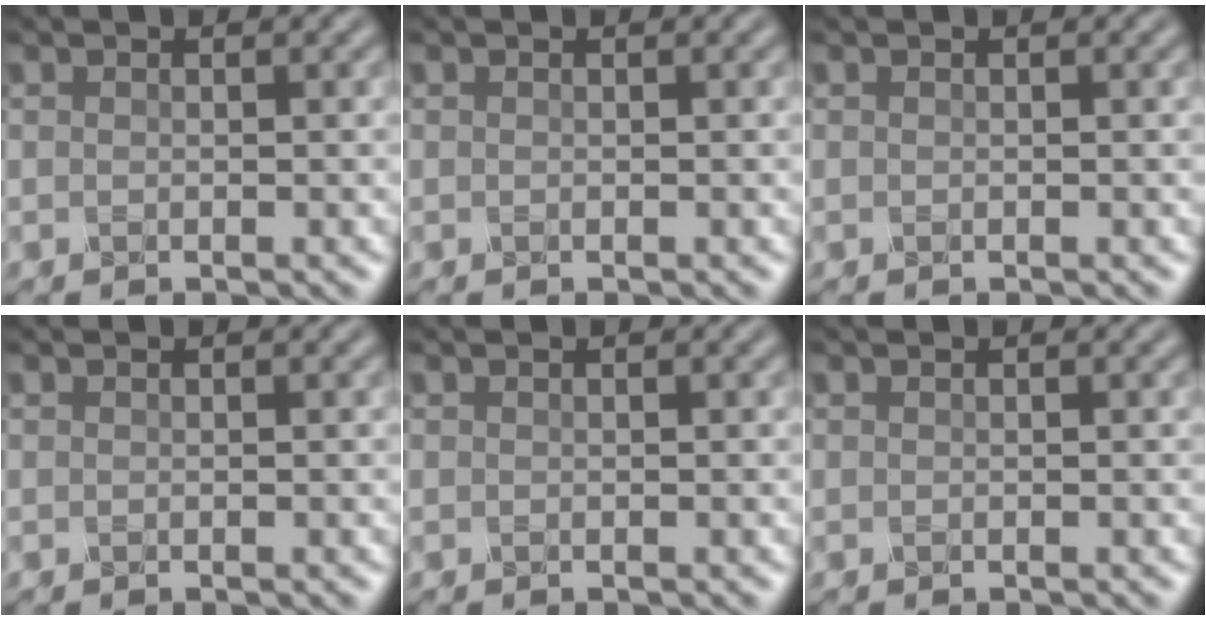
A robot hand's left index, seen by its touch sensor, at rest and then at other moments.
{"total": 0.0}
{"total": 0.0}
{"total": 0.0}
{"total": 0.0}
{"total": 0.0}